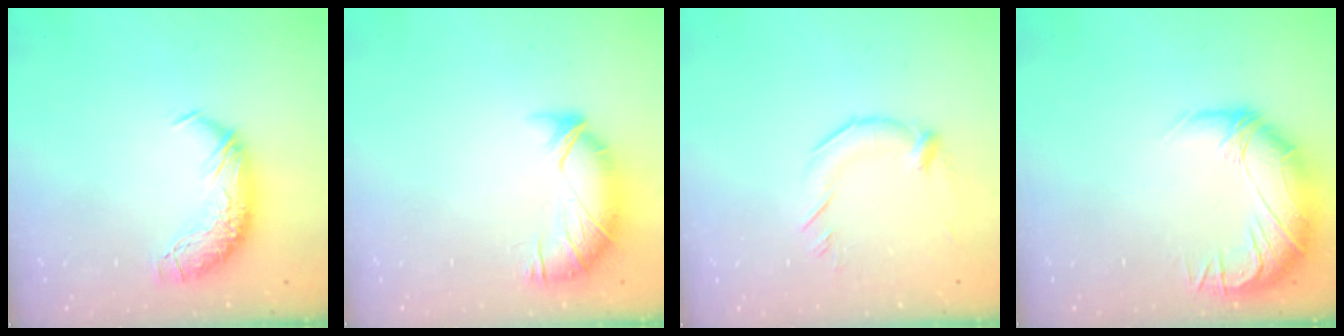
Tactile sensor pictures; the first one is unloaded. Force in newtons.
{"total": 2.5, "press": 1.9, "slide": 1.7}
{"total": 1.9, "press": 1.6, "slide": 1.1}
{"total": 3.2, "press": 0.9, "slide": 3.0}